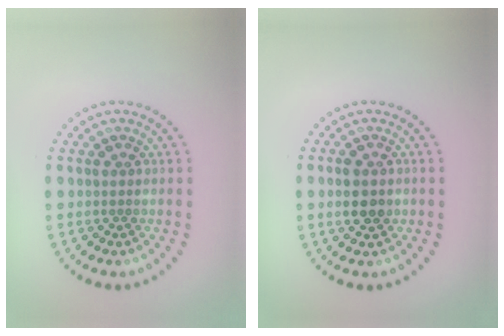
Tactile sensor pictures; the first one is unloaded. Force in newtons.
{"total": 3.0, "press": 3.0, "slide": 0.1}